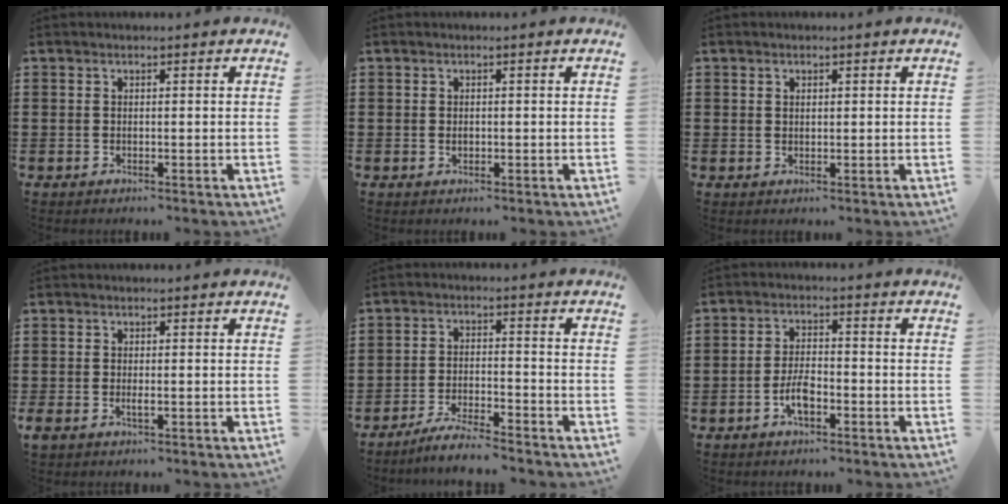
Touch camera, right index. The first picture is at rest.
{"total": 0.7, "force": [0.0, 0.5, 0.5], "torque": [-0.011, 0.002, 0.000]}
{"total": 0.8, "force": [0.5, 0.5, 0.3], "torque": [-0.007, 0.003, 0.009]}
{"total": 1.0, "force": [-0.3, 0.3, 0.9], "torque": [-0.017, -0.003, -0.005]}
{"total": 4.5, "force": [-4.3, -0.2, 1.2], "torque": [-0.028, -0.003, -0.086]}
{"total": 4.5, "force": [-1.9, 2.0, 3.6], "torque": [-0.083, 0.001, -0.040]}